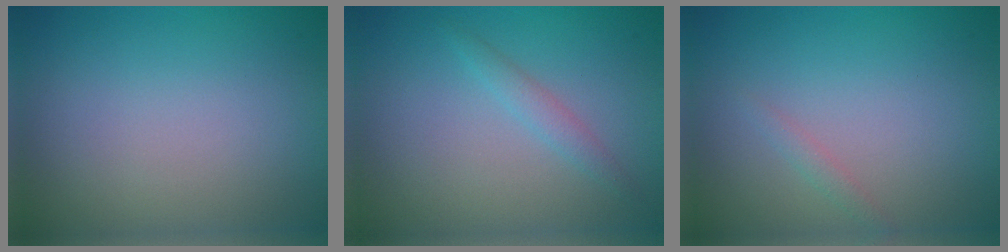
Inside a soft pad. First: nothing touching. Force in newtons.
{"total": 1.1, "press": 1.1, "slide": 0.1}
{"total": 0.8, "press": 0.8, "slide": 0.0}